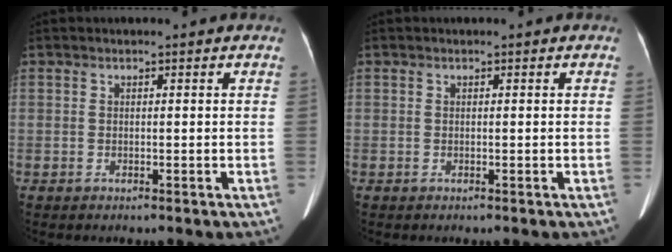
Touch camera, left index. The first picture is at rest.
{"total": 0.0}